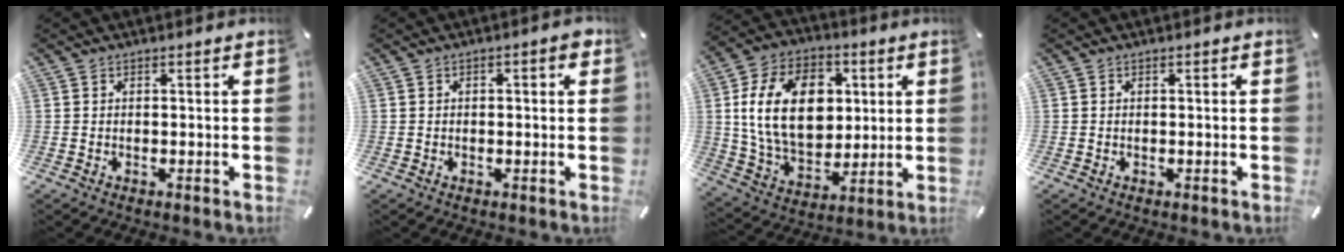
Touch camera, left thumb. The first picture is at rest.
{"total": 2.3, "force": [0.2, 1.0, 2.1], "torque": [-0.030, 0.004, -0.001]}
{"total": 19.3, "force": [2.9, 14.0, 12.9], "torque": [-0.240, 0.012, 0.054]}
{"total": 0.0}